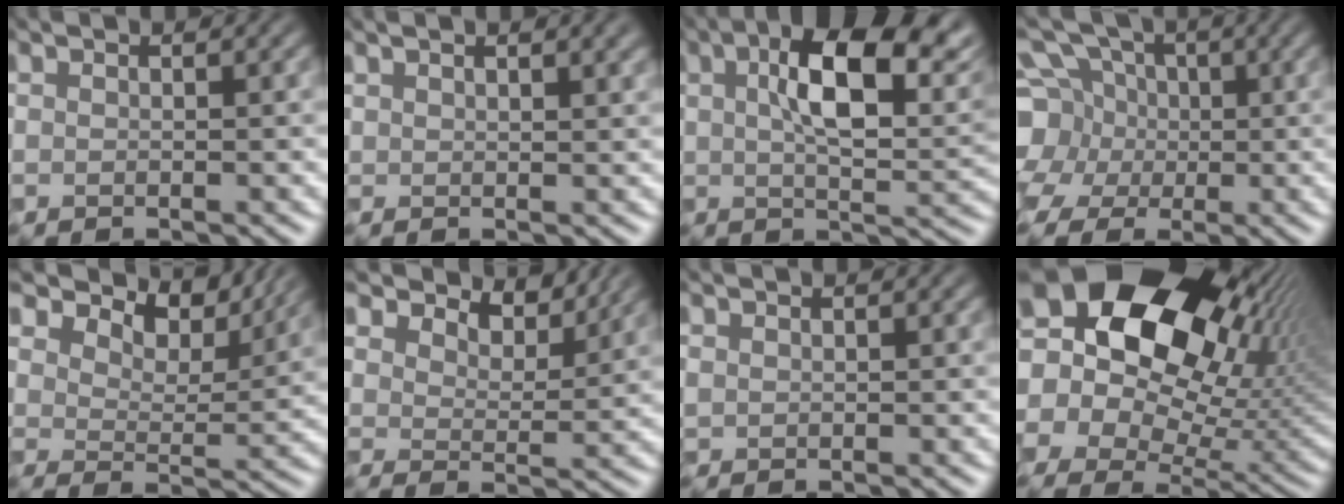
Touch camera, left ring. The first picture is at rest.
{"total": 2.5, "force": [1.7, 0.6, 1.7], "torque": [-0.017, 0.004, 0.030]}
{"total": 10.8, "force": [3.8, 4.1, 9.2], "torque": [-0.150, 0.007, 0.054]}
{"total": 12.6, "force": [2.2, 10.8, 6.2], "torque": [-0.146, 0.030, 0.000]}
{"total": 10.2, "force": [8.2, 4.0, 4.5], "torque": [-0.080, -0.008, 0.112]}
{"total": 6.8, "force": [6.0, 2.3, 2.5], "torque": [-0.050, -0.005, 0.092]}
{"total": 0.5, "force": [0.2, 0.5, 0.2], "torque": [-0.003, -0.001, 0.004]}
{"total": 21.6, "force": [9.2, 14.3, 13.2], "torque": [-0.215, 0.053, 0.151]}